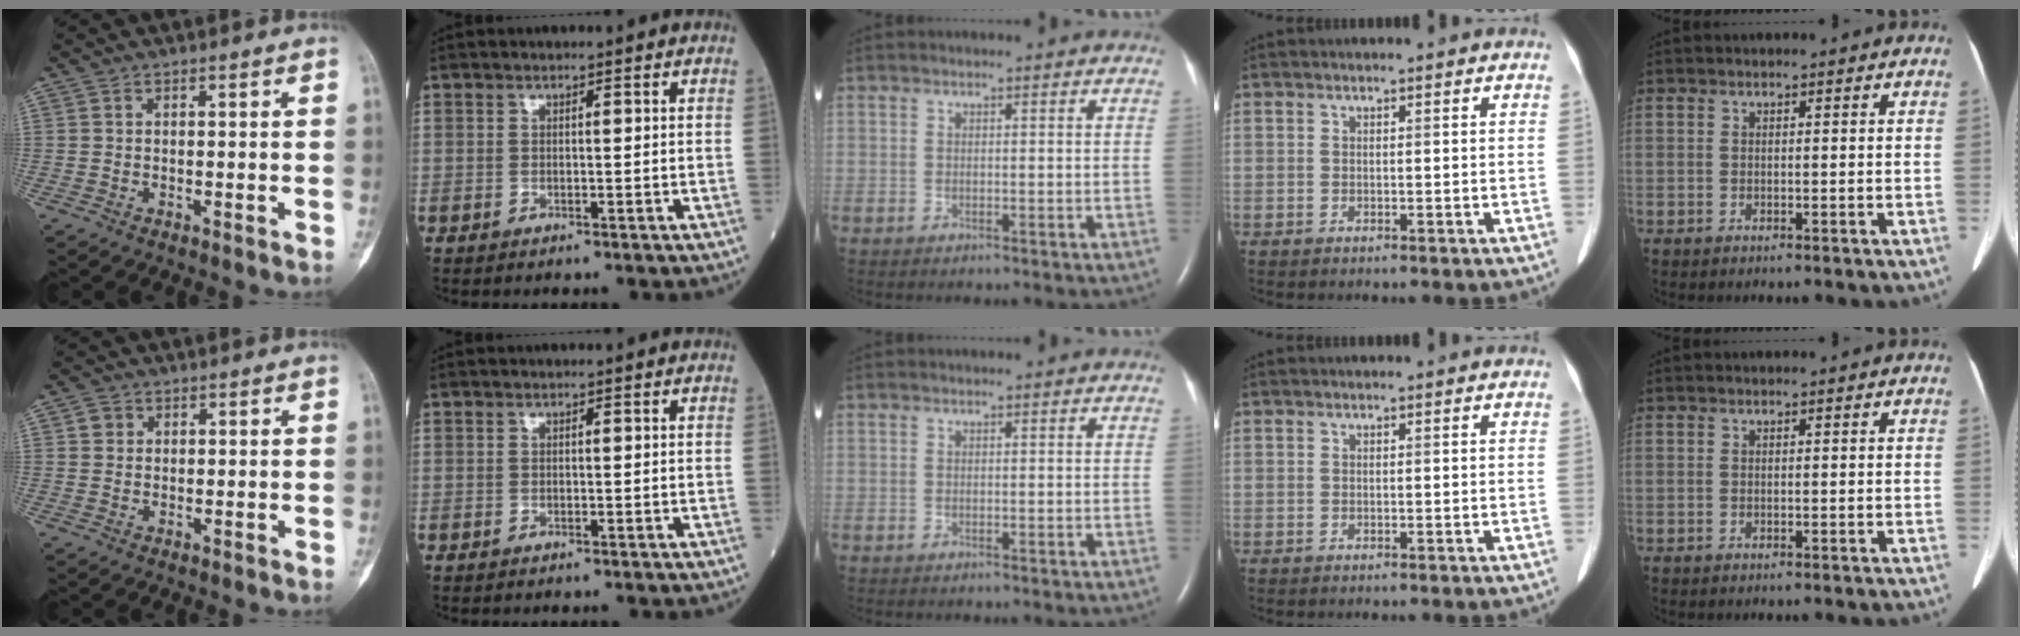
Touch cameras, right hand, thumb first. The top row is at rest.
{"thumb": {"total": 1.6, "force": [0.5, 1.5, 0.4], "torque": [0.003, 0.001, 0.005]}}